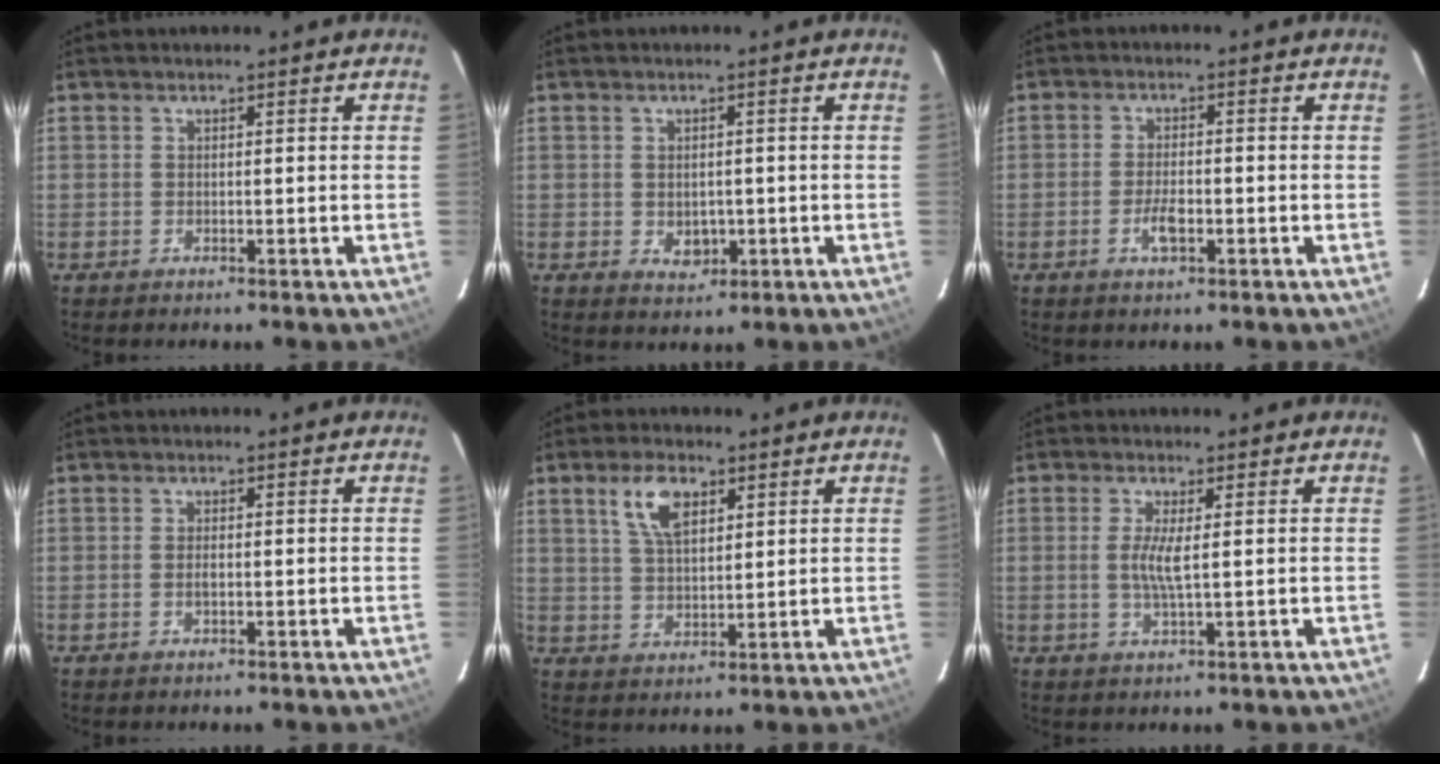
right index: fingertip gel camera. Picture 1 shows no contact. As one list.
[{"total": 3.7, "force": [-0.5, 3.0, 2.2], "torque": [-0.037, -0.003, 0.000]}, {"total": 3.9, "force": [-1.5, 1.5, 3.2], "torque": [-0.066, -0.002, -0.026]}, {"total": 1.5, "force": [-0.3, 0.7, 1.3], "torque": [-0.027, 0.000, -0.005]}, {"total": 7.2, "force": [3.6, 3.4, 5.3], "torque": [-0.100, 0.012, 0.071]}, {"total": 4.1, "force": [0.3, 0.5, 4.1], "torque": [-0.084, -0.005, 0.002]}]